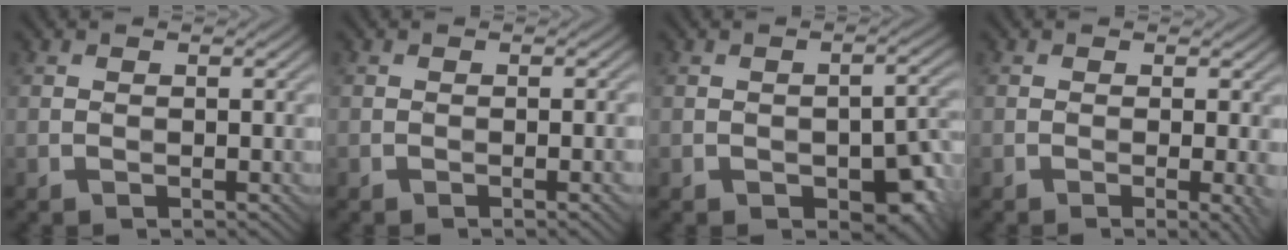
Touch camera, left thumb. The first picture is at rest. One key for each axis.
{"total": 1.9, "fx": -0.5, "fy": 0.3, "fz": 1.8, "tx": -0.024, "ty": 0.003, "tz": -0.010}
{"total": 6.9, "fx": -2.8, "fy": 3.6, "fz": 5.2, "tx": -0.064, "ty": -0.008, "tz": -0.035}
{"total": 2.4, "fx": -0.5, "fy": 0.4, "fz": 2.3, "tx": -0.038, "ty": -0.001, "tz": -0.012}